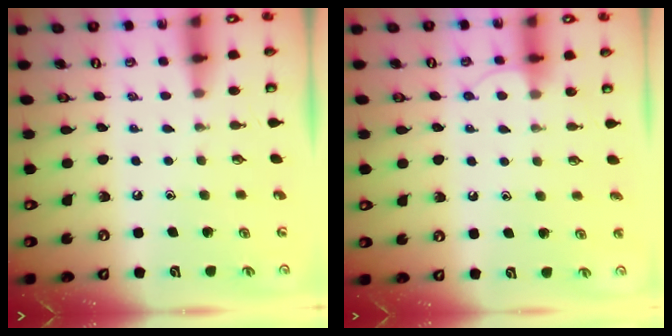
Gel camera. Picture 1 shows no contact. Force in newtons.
{"total": 6.0, "press": 6.0, "slide": 0.5}